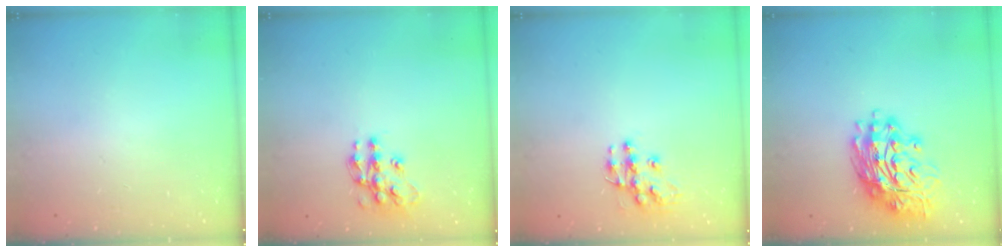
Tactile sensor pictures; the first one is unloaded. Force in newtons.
{"total": 12.6, "press": 12.6, "slide": 0.8}
{"total": 10.0, "press": 10.0, "slide": 0.6}
{"total": 16.8, "press": 16.7, "slide": 1.9}